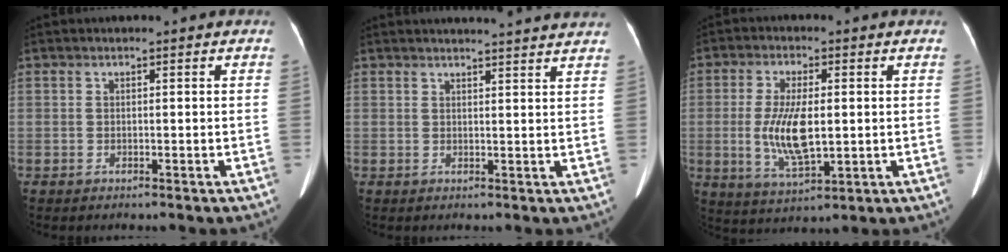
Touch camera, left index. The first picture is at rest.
{"total": 10.7, "force": [10.2, -0.3, 3.2], "torque": [-0.040, -0.002, 0.105]}
{"total": 9.0, "force": [-0.3, 2.8, 8.5], "torque": [-0.180, -0.008, 0.003]}